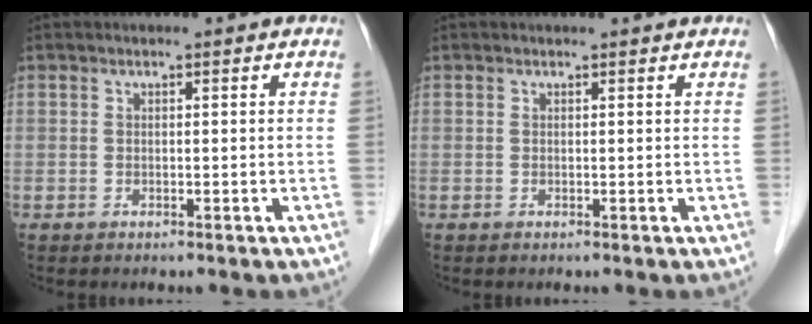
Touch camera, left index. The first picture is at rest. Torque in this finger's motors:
{"motor_torque": [0.22, -0.47, 0.07, -0.01]}